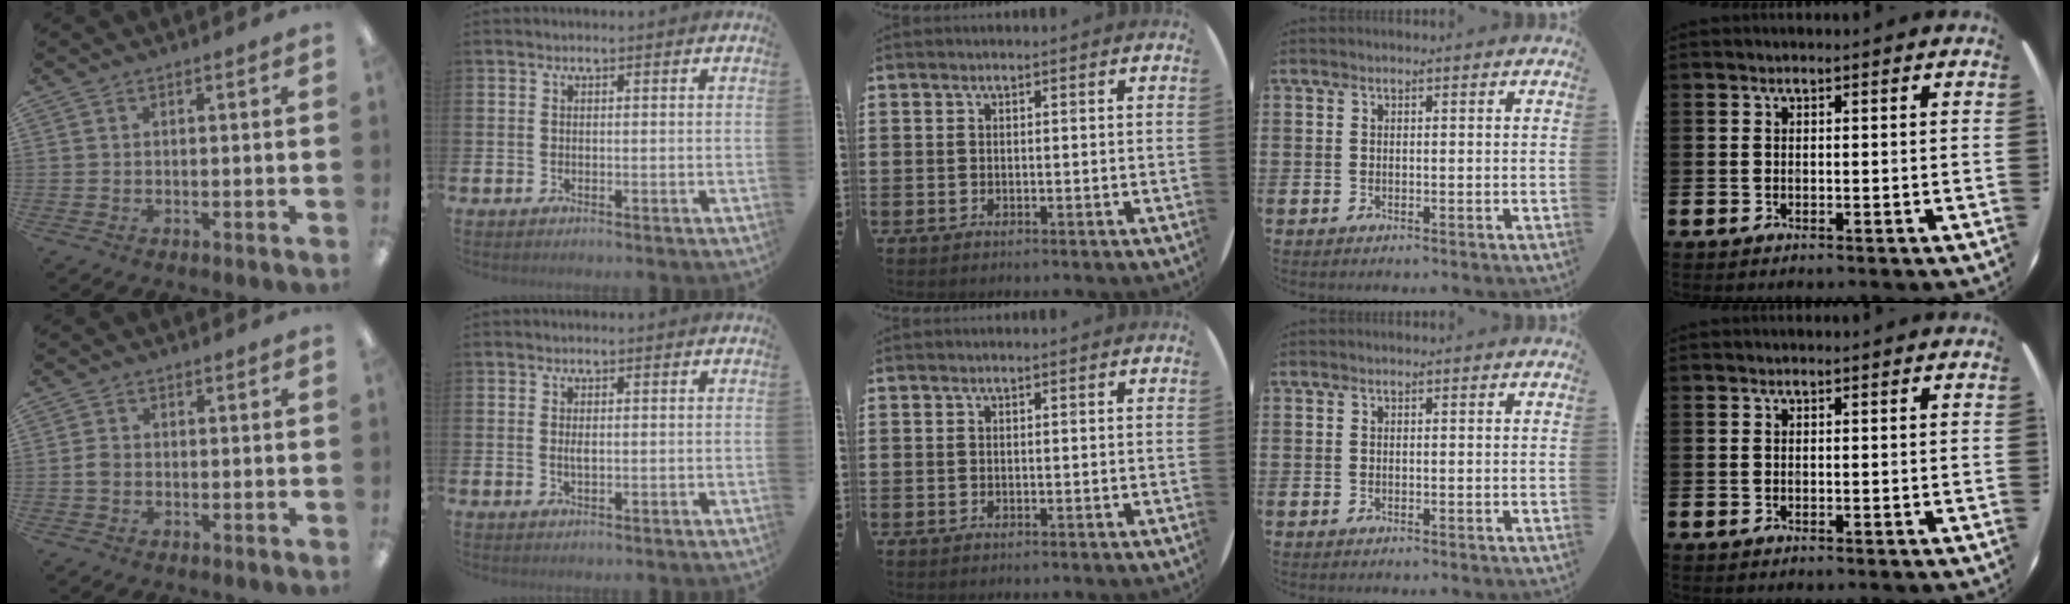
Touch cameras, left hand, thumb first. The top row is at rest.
{"thumb": {"total": 2.2, "force": [-0.3, 1.7, 1.3], "torque": [-0.023, 0.006, -0.006]}, "index": {"total": 1.1, "force": [0.2, 0.4, 1.0], "torque": [-0.019, 0.002, 0.001]}}